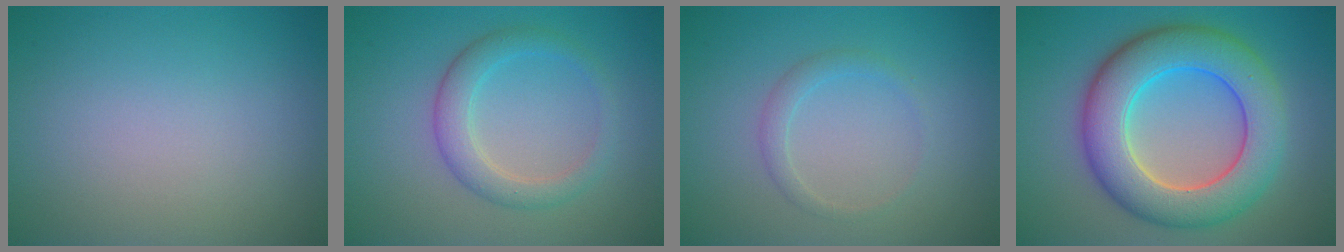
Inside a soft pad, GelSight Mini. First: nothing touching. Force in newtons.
{"total": 2.2, "press": 2.2, "slide": 0.2}
{"total": 1.4, "press": 1.4, "slide": 0.1}
{"total": 9.2, "press": 9.2, "slide": 0.4}